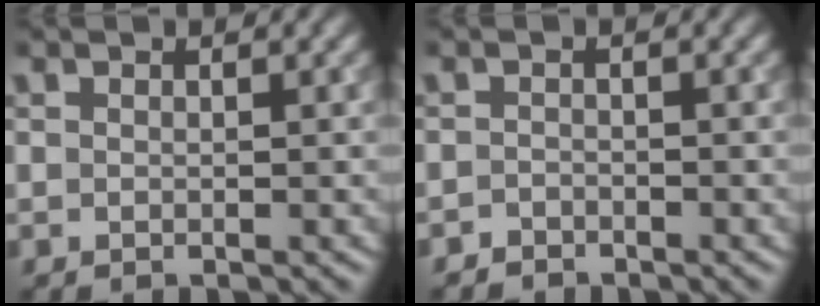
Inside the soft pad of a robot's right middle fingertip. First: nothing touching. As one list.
[{"total": 1.2, "force": [-1.1, 0.4, 0.0], "torque": [0.004, 0.000, -0.022]}]